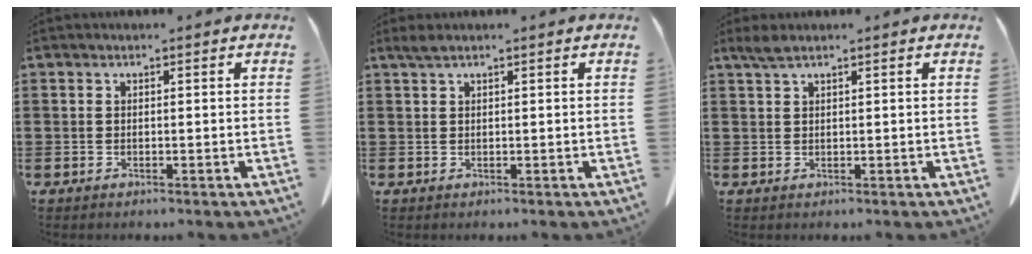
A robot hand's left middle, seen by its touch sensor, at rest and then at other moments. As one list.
[{"total": 1.2, "force": [0.8, 0.1, 0.9], "torque": [-0.020, 0.001, 0.015]}, {"total": 1.9, "force": [1.3, 0.2, 1.4], "torque": [-0.030, 0.002, 0.024]}]